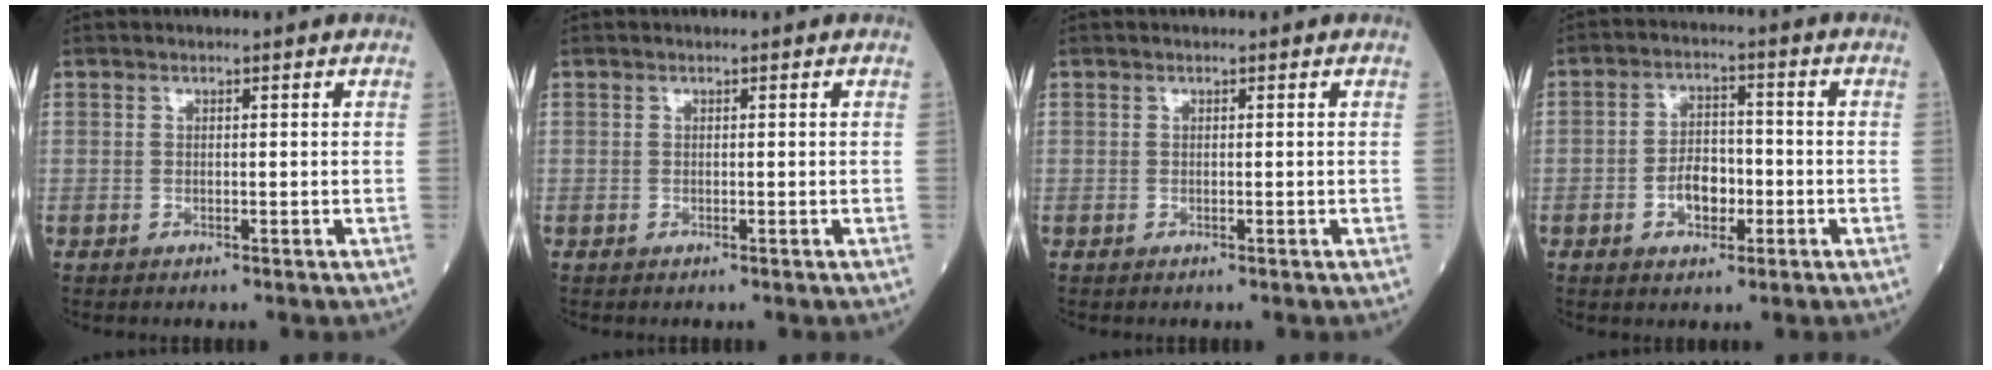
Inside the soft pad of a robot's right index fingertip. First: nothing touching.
{"total": 0.0}
{"total": 0.0}
{"total": 5.4, "force": [-1.8, 3.2, 4.0], "torque": [-0.071, 0.010, -0.031]}